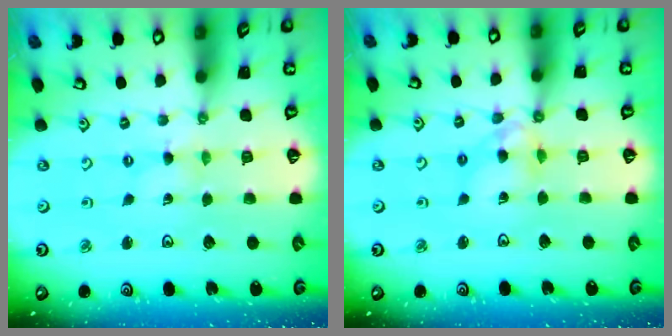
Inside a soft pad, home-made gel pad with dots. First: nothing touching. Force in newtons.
{"total": 8.7, "press": 8.6, "slide": 0.7}